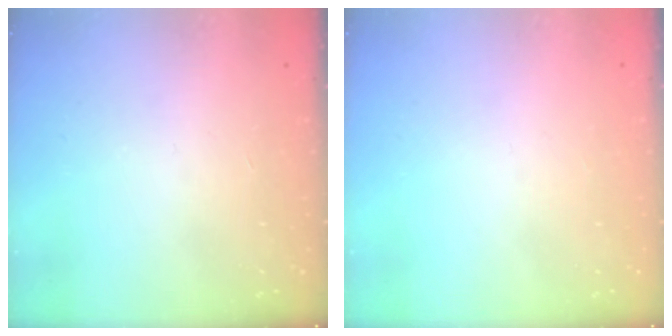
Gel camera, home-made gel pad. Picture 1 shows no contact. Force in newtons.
{"total": 0.0}